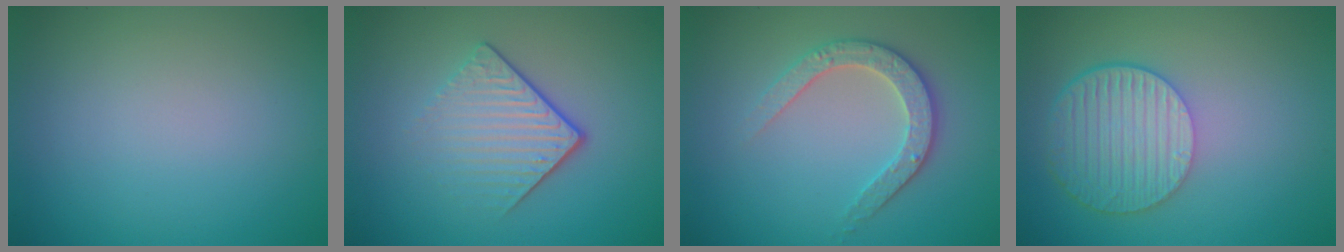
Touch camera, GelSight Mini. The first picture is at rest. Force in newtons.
{"total": 4.2, "press": 2.9, "slide": 3.1}
{"total": 3.1, "press": 2.9, "slide": 1.2}
{"total": 6.1, "press": 4.5, "slide": 4.1}